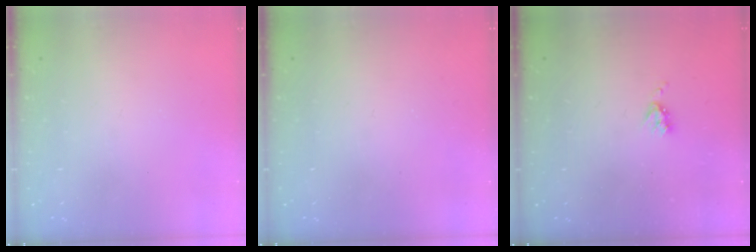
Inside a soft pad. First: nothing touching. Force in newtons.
{"total": 0.0}
{"total": 4.0, "press": 3.9, "slide": 0.6}